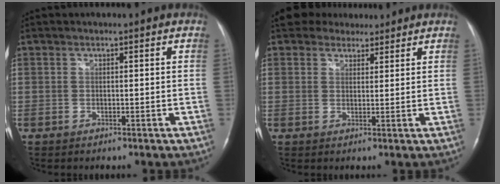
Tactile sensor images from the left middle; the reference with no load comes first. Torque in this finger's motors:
{"motor_torque": [1.00, -1.13, 0.09, 0.08]}